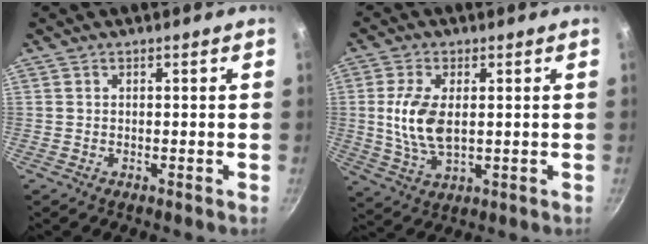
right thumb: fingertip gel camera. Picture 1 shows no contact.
{"total": 9.5, "force": [0.9, 4.9, 8.1], "torque": [-0.163, -0.006, 0.021]}